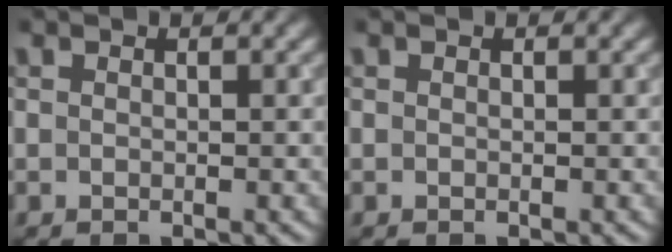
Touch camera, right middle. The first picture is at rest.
{"total": 0.0}